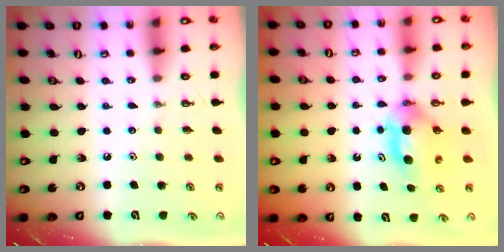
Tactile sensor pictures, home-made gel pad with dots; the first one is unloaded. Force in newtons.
{"total": 7.0, "press": 6.1, "slide": 3.4}